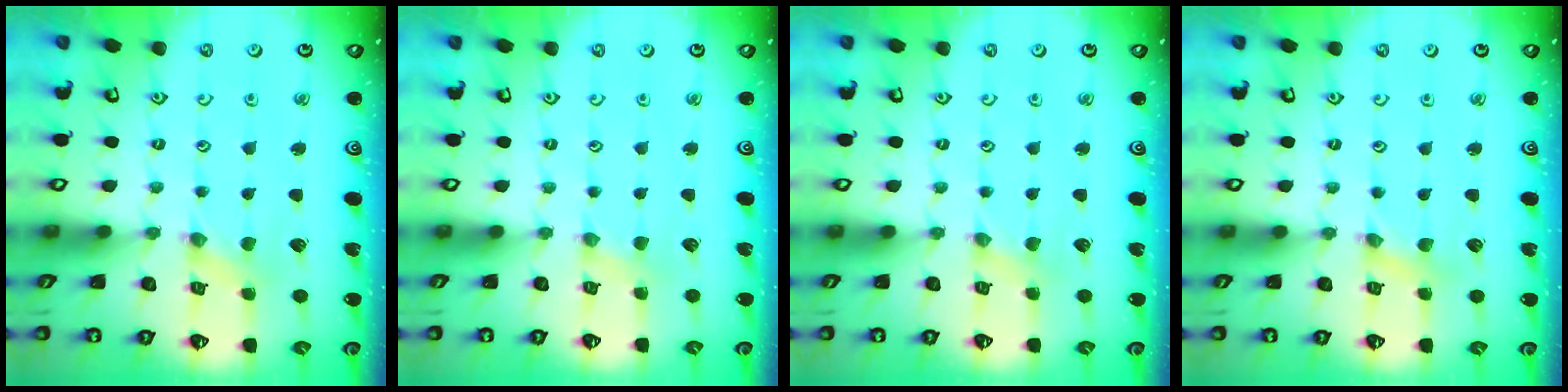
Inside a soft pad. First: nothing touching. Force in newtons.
{"total": 1.8, "press": 1.7, "slide": 0.4}
{"total": 1.4, "press": 1.3, "slide": 0.3}
{"total": 1.2, "press": 1.1, "slide": 0.3}